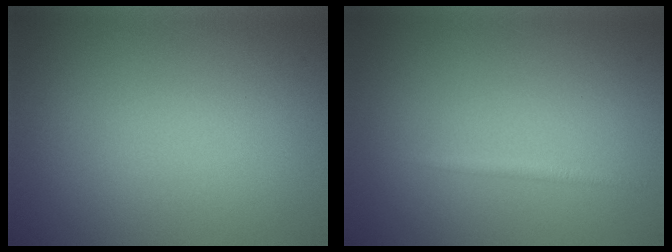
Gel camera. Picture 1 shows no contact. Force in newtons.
{"total": 0.9, "press": 0.9, "slide": 0.0}